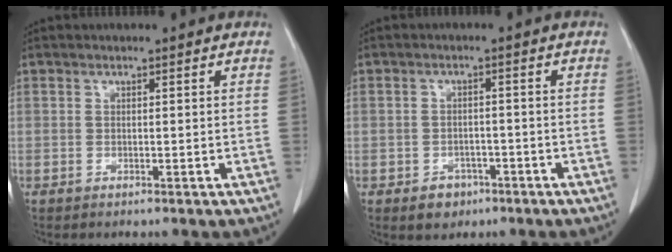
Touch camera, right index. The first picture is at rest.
{"total": 4.2, "force": [-2.4, 3.2, 1.4], "torque": [-0.015, 0.007, -0.026]}